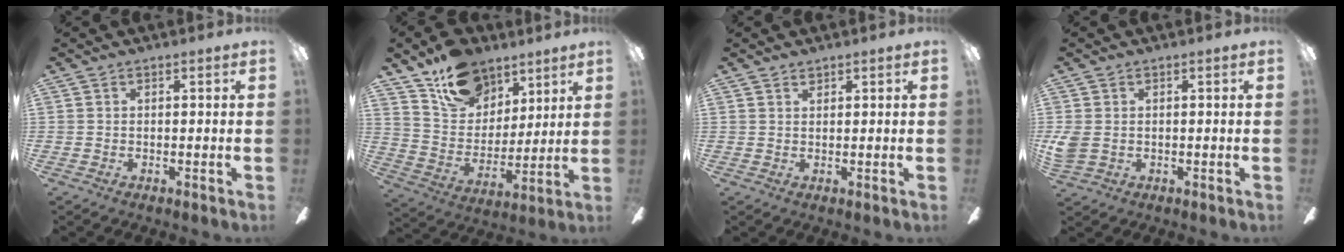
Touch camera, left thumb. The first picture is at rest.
{"total": 16.4, "force": [11.1, 10.3, 6.1], "torque": [-0.101, -0.065, 0.212]}
{"total": 1.3, "force": [1.2, 0.4, 0.2], "torque": [-0.006, -0.001, 0.023]}
{"total": 3.3, "force": [0.5, 2.5, 2.1], "torque": [-0.053, -0.001, 0.008]}